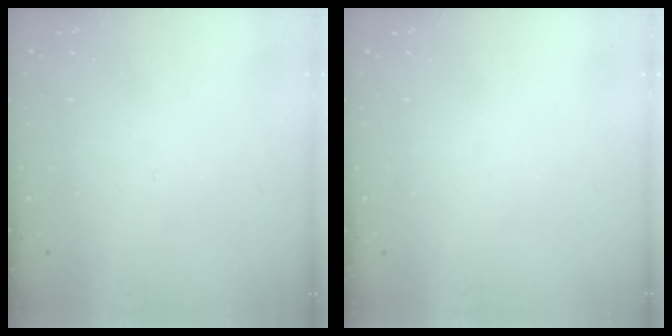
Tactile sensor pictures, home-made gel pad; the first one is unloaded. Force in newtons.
{"total": 0.0}